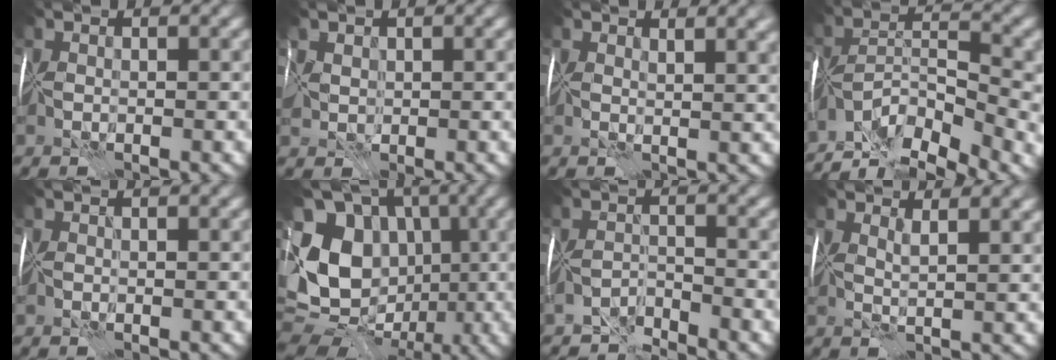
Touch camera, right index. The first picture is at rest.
{"total": 2.4, "force": [0.8, 1.7, 1.6], "torque": [-0.033, 0.005, 0.017]}
{"total": 2.2, "force": [1.6, 0.0, 1.5], "torque": [-0.022, -0.002, 0.034]}
{"total": 7.8, "force": [-6.6, 0.7, 4.1], "torque": [-0.045, -0.001, -0.124]}
{"total": 0.0}
{"total": 13.2, "force": [-1.2, 10.1, 8.5], "torque": [-0.162, 0.012, -0.021]}
{"total": 3.3, "force": [-2.7, -1.6, -1.1], "torque": [0.032, 0.000, -0.055]}
{"total": 1.8, "force": [1.2, -0.5, 1.2], "torque": [-0.023, -0.005, 0.023]}